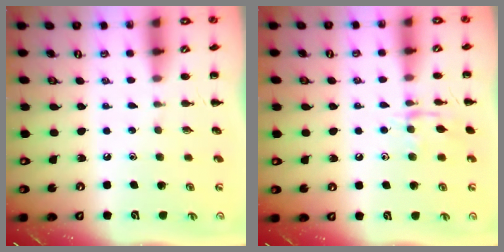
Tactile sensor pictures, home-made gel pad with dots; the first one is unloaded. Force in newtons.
{"total": 8.6, "press": 8.6, "slide": 0.5}